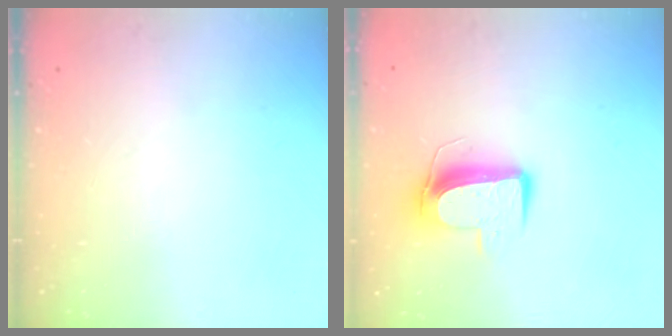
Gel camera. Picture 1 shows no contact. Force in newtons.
{"total": 9.8, "press": 9.7, "slide": 1.0}